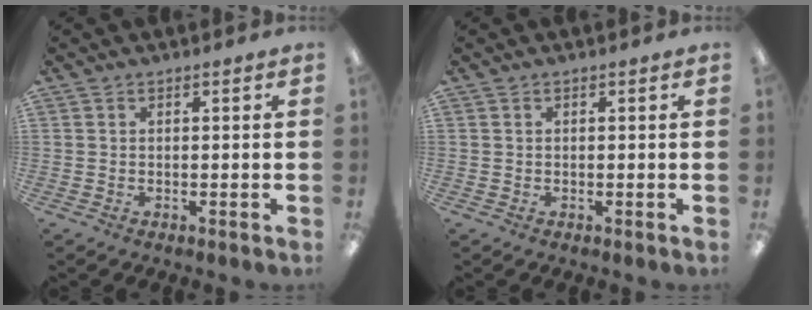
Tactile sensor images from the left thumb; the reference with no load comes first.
{"total": 0.0}